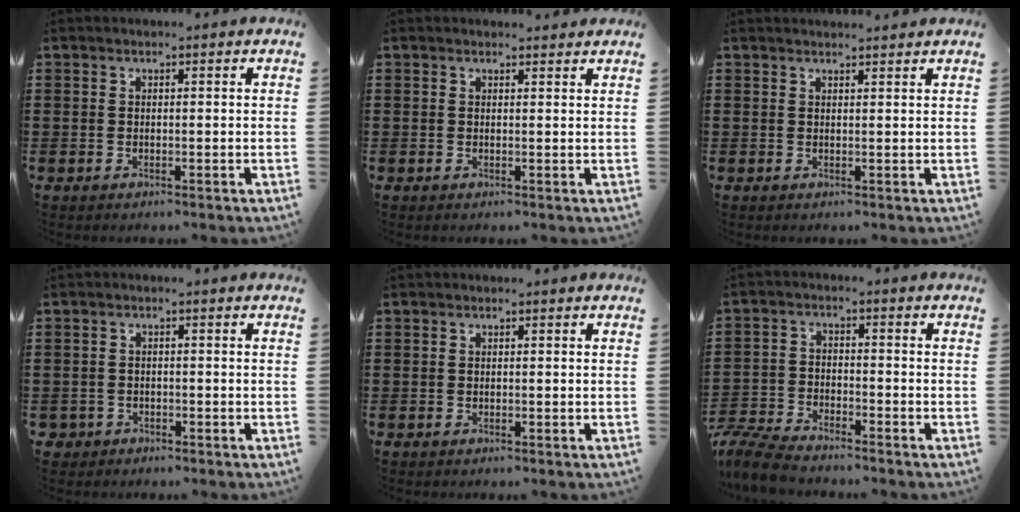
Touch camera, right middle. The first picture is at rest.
{"total": 0.9, "force": [0.9, 0.1, 0.1], "torque": [0.004, -0.002, 0.014]}
{"total": 1.3, "force": [1.3, -0.2, 0.2], "torque": [-0.005, -0.001, 0.024]}
{"total": 1.4, "force": [-1.0, 0.9, 0.1], "torque": [-0.008, 0.001, -0.024]}
{"total": 0.0}
{"total": 6.0, "force": [-5.8, 0.6, 1.6], "torque": [-0.056, -0.002, -0.122]}